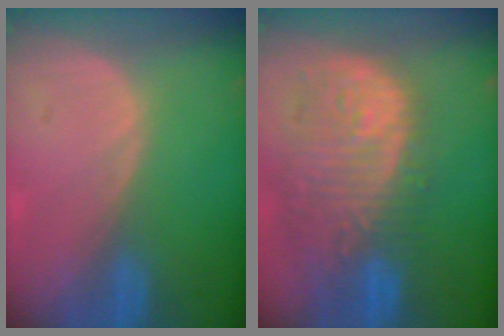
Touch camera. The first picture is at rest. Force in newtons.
{"total": 13.0, "press": 11.1, "slide": 6.8}